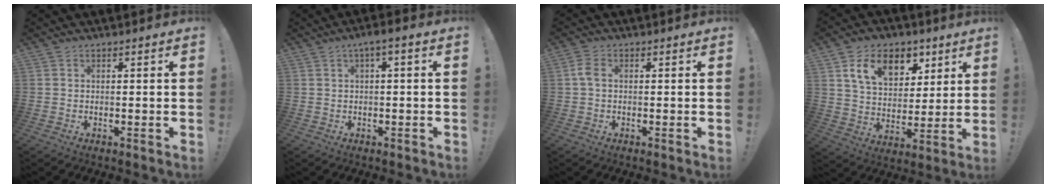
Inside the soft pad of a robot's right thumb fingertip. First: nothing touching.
{"total": 3.0, "force": [-0.7, 0.3, 2.9], "torque": [-0.043, 0.003, -0.013]}
{"total": 3.3, "force": [0.3, 1.9, 2.6], "torque": [-0.049, 0.011, 0.007]}
{"total": 14.4, "force": [7.3, 9.6, 7.8], "torque": [-0.119, -0.028, 0.137]}